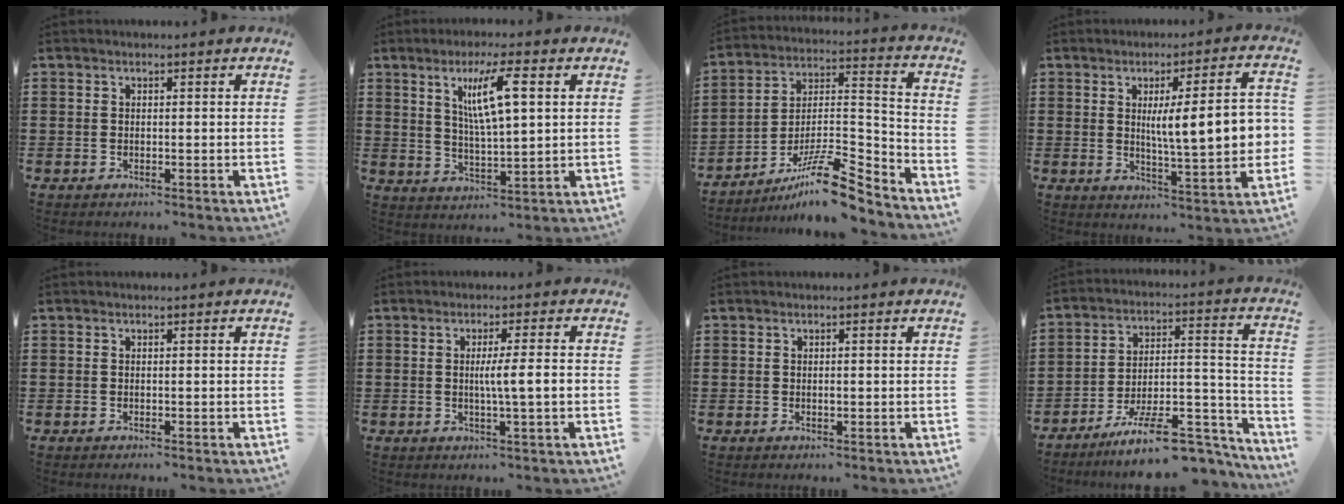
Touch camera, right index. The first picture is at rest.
{"total": 8.2, "force": [3.0, 1.4, 7.5], "torque": [-0.151, 0.006, 0.046]}
{"total": 12.3, "force": [-9.6, 2.2, 7.4], "torque": [-0.115, 0.031, -0.177]}
{"total": 10.9, "force": [1.2, 1.9, 10.7], "torque": [-0.167, -0.003, 0.015]}
{"total": 0.0}
{"total": 4.6, "force": [-0.2, -0.2, 4.6], "torque": [-0.082, -0.007, -0.007]}
{"total": 0.6, "force": [-0.1, 0.3, 0.5], "torque": [-0.012, -0.002, -0.002]}
{"total": 12.5, "force": [-10.0, 2.9, 7.0], "torque": [-0.099, 0.037, -0.179]}